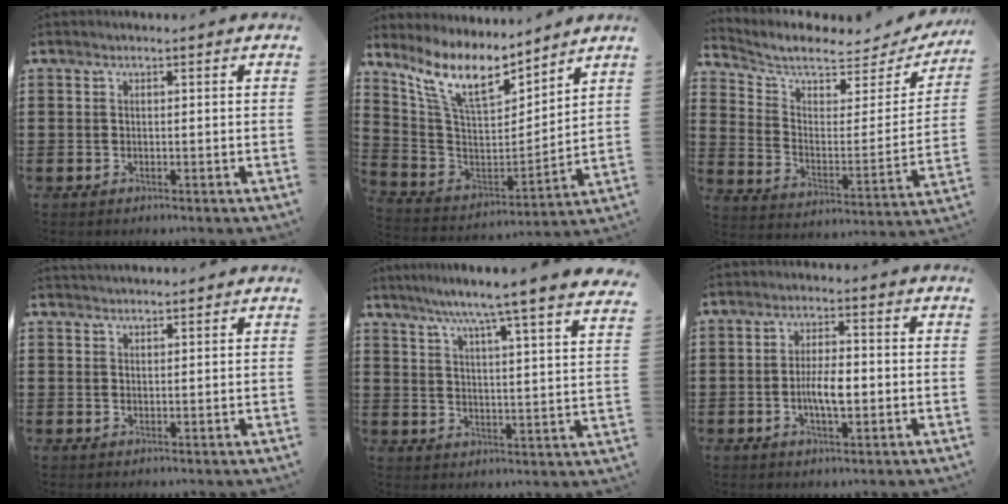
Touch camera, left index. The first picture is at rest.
{"total": 11.1, "force": [8.5, 3.0, 6.6], "torque": [-0.162, -0.040, 0.148]}
{"total": 6.2, "force": [5.5, 1.4, 2.5], "torque": [-0.079, -0.036, 0.091]}
{"total": 1.5, "force": [1.5, 0.1, 0.0], "torque": [-0.004, 0.000, 0.029]}
{"total": 7.0, "force": [6.0, -1.8, 3.1], "torque": [-0.082, -0.045, 0.095]}
{"total": 5.4, "force": [-0.8, 1.9, 5.0], "torque": [-0.096, 0.006, -0.017]}